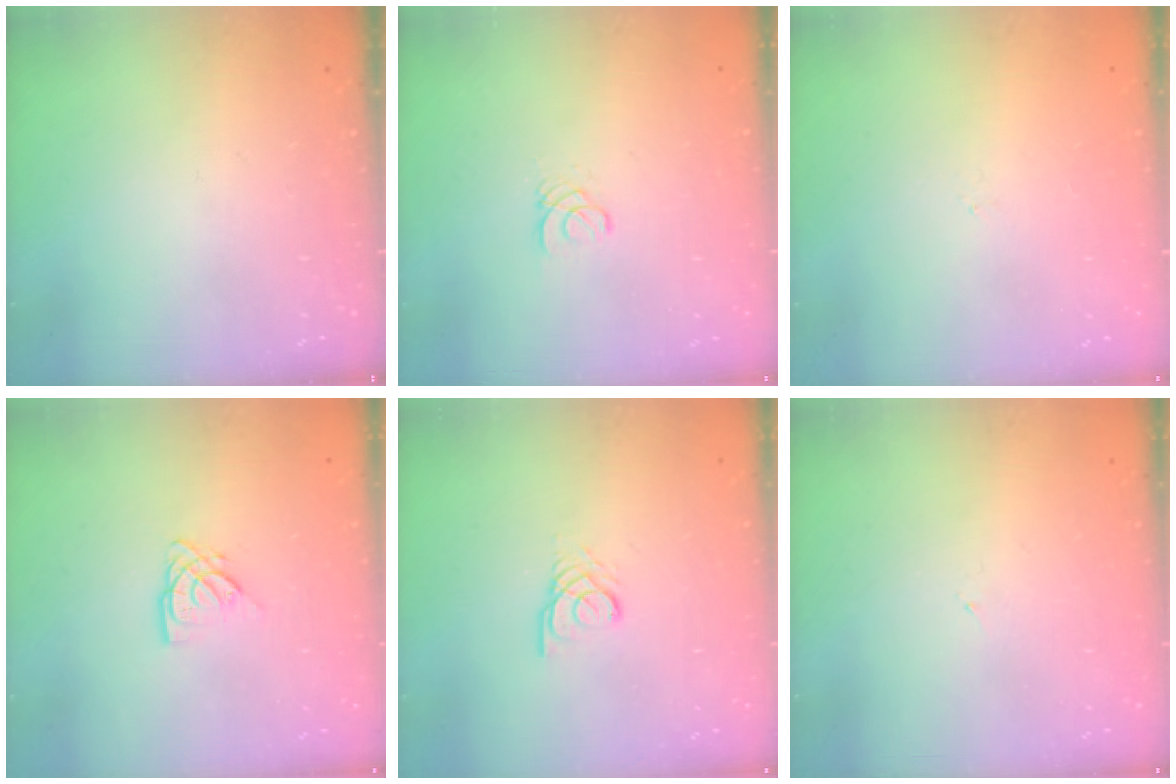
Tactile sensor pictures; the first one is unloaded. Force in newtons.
{"total": 1.8, "press": 1.8, "slide": 0.2}
{"total": 0.0}
{"total": 6.0, "press": 6.0, "slide": 0.6}
{"total": 2.3, "press": 2.3, "slide": 0.1}
{"total": 1.9, "press": 1.9, "slide": 0.1}